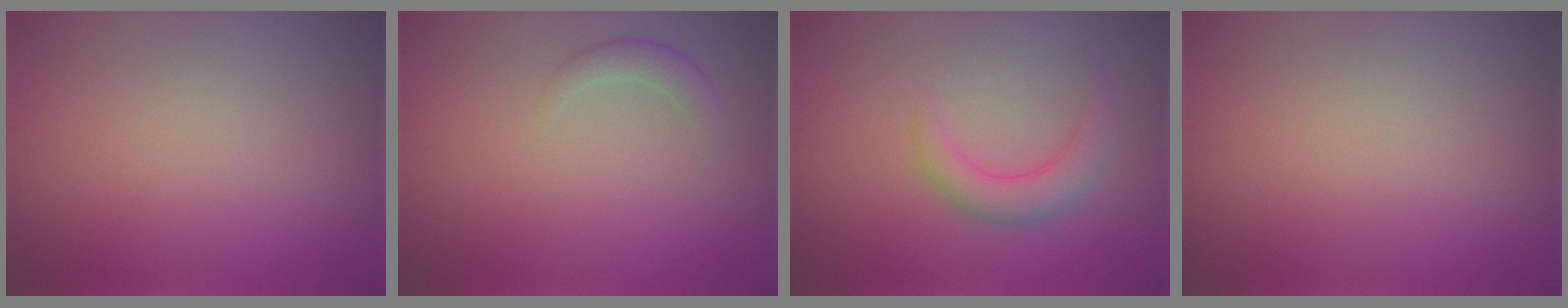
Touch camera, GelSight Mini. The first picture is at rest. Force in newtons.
{"total": 1.5, "press": 1.5, "slide": 0.1}
{"total": 2.9, "press": 2.9, "slide": 0.3}
{"total": 0.0}